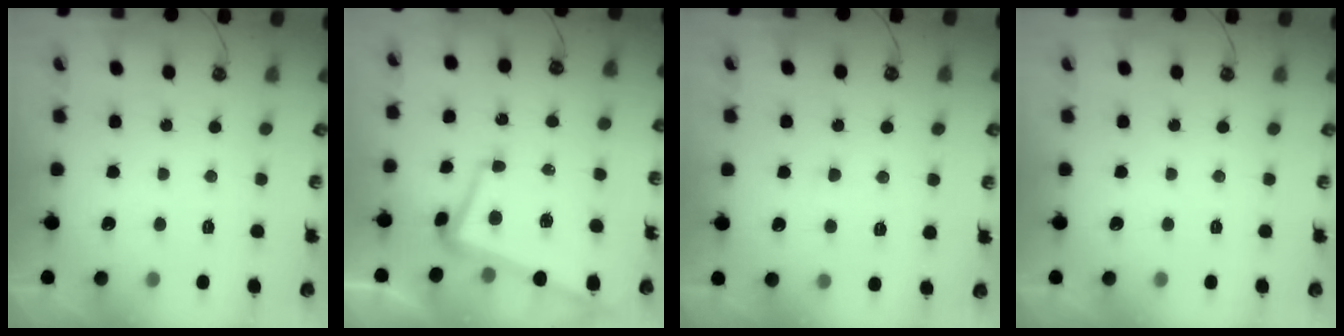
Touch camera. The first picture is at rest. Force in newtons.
{"total": 2.2, "press": 1.4, "slide": 1.8}
{"total": 3.7, "press": 3.6, "slide": 0.3}
{"total": 0.0}